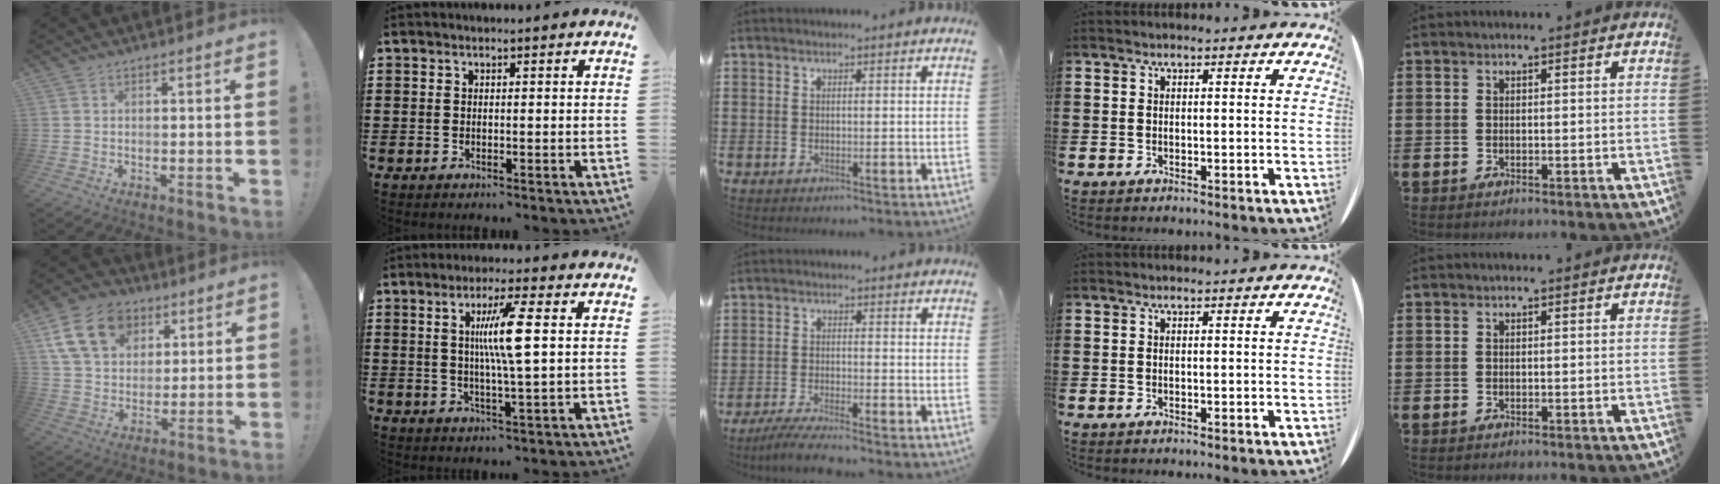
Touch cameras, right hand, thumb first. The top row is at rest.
{"thumb": {"total": 17.7, "force": [7.8, 13.0, 9.0], "torque": [-0.143, -0.024, 0.153]}, "index": {"total": 7.8, "force": [1.4, 0.0, 7.7], "torque": [-0.147, -0.002, 0.016]}, "middle": {"total": 3.9, "force": [-3.5, -0.2, 1.8], "torque": [-0.037, -0.011, -0.065]}}